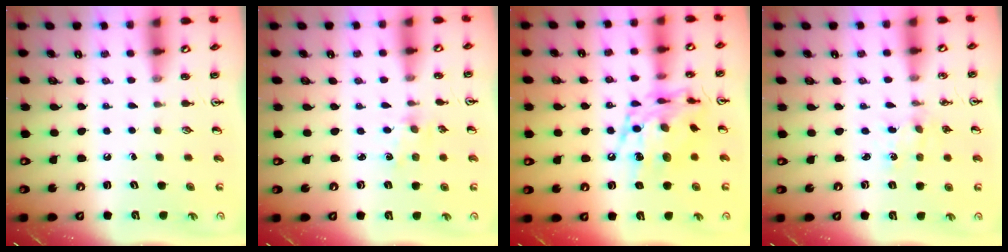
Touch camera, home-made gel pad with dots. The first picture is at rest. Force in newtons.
{"total": 1.2, "press": 1.2, "slide": 0.2}
{"total": 15.7, "press": 15.6, "slide": 1.3}
{"total": 0.5, "press": 0.5, "slide": 0.2}